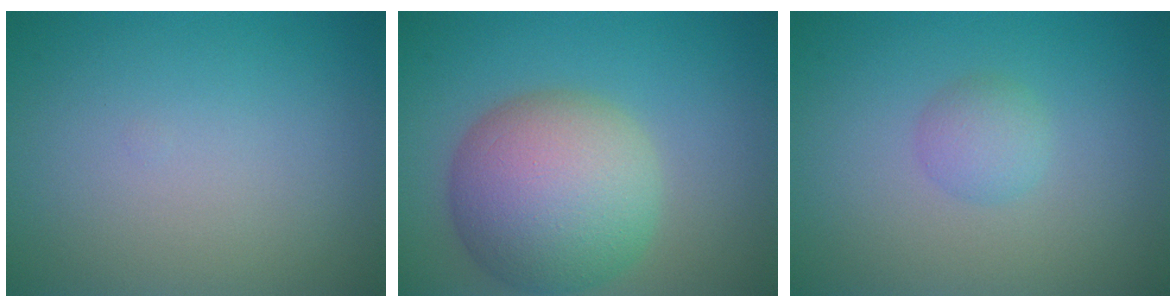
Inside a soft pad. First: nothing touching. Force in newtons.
{"total": 9.7, "press": 9.7, "slide": 0.5}
{"total": 1.7, "press": 1.7, "slide": 0.0}